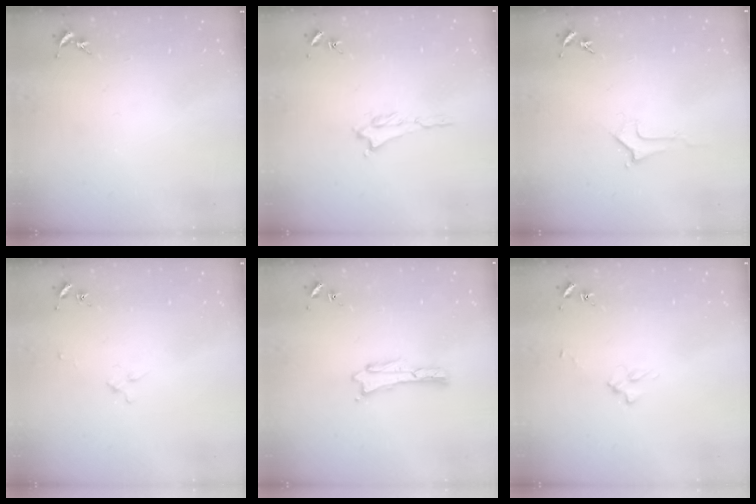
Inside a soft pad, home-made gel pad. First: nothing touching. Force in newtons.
{"total": 0.0}
{"total": 1.9, "press": 1.9, "slide": 0.2}
{"total": 2.0, "press": 1.9, "slide": 0.2}
{"total": 0.0}
{"total": 2.9, "press": 2.9, "slide": 0.4}